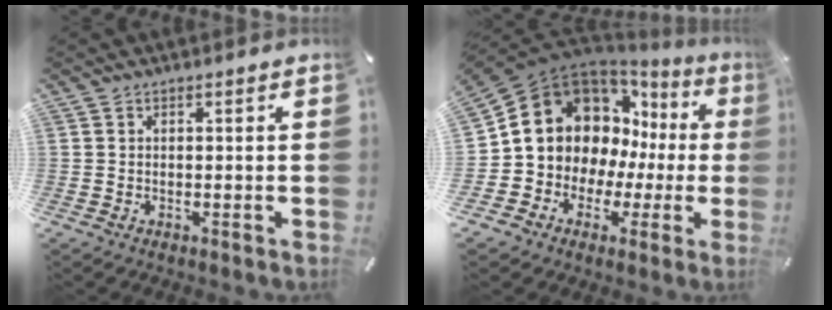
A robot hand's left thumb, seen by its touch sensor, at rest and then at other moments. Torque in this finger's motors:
{"motor_torque": [1.17, 3.37, 1.70, -0.93, 0.30]}